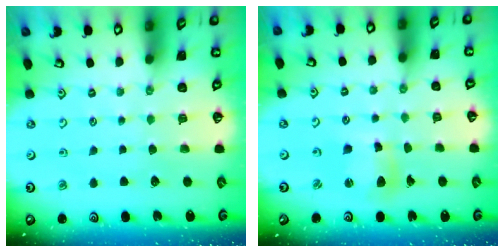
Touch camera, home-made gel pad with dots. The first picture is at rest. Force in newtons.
{"total": 8.9, "press": 8.8, "slide": 1.0}